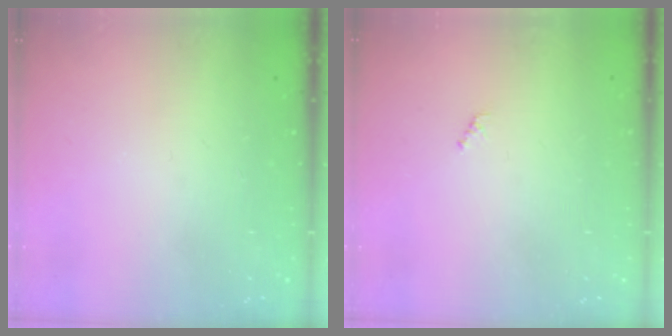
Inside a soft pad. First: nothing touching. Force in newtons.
{"total": 0.7, "press": 0.7, "slide": 0.3}